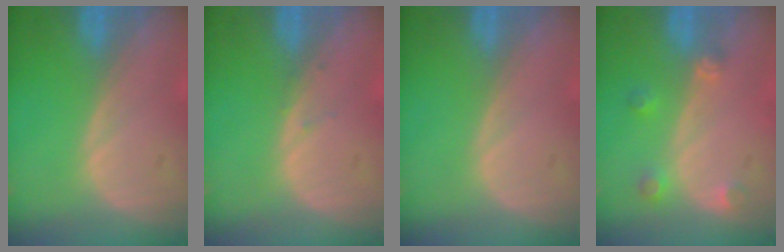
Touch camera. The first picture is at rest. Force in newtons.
{"total": 0.7, "press": 0.4, "slide": 0.5}
{"total": 0.0}
{"total": 2.7, "press": 2.6, "slide": 0.4}